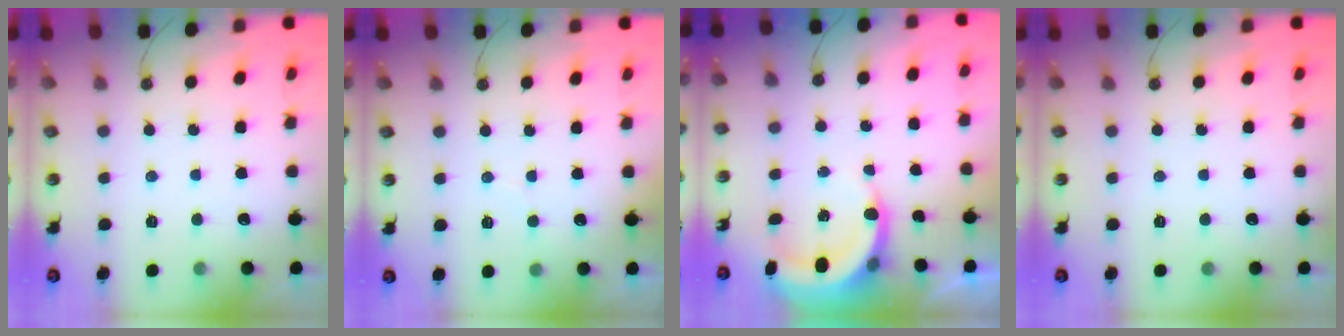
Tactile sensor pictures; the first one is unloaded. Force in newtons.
{"total": 3.6, "press": 3.5, "slide": 0.9}
{"total": 5.9, "press": 5.8, "slide": 0.7}
{"total": 0.0}